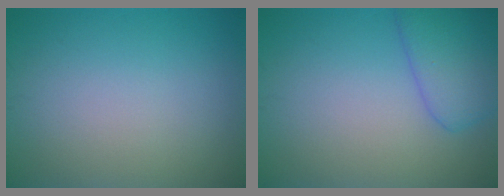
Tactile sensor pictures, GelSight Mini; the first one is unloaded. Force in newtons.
{"total": 4.2, "press": 4.2, "slide": 0.3}